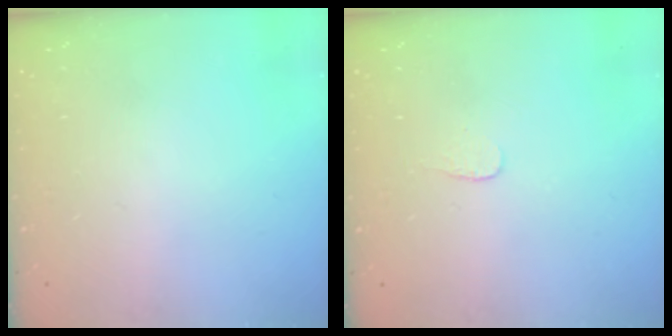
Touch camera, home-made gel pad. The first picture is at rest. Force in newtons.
{"total": 3.0, "press": 3.0, "slide": 0.2}